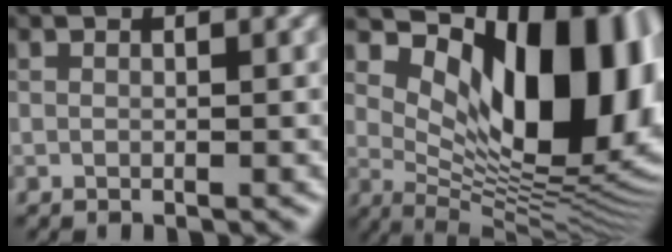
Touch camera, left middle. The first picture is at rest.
{"total": 15.3, "force": [4.6, 7.7, 12.4], "torque": [-0.149, -0.013, 0.085]}